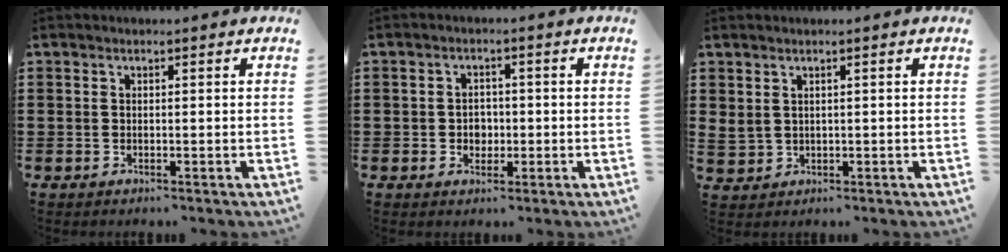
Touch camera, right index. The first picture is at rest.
{"total": 2.5, "force": [-0.4, 2.2, 1.2], "torque": [-0.029, 0.006, -0.012]}
{"total": 1.7, "force": [1.3, 1.0, 0.6], "torque": [-0.017, 0.005, 0.024]}